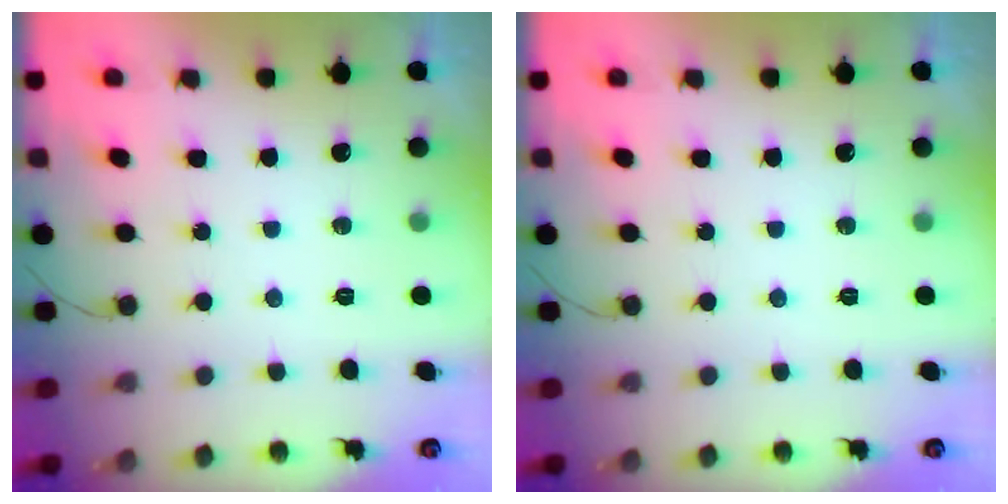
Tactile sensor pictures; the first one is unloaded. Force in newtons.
{"total": 0.0}